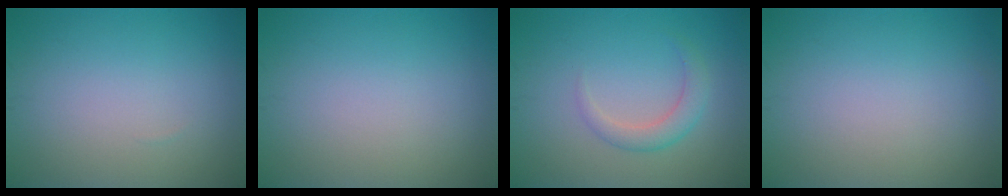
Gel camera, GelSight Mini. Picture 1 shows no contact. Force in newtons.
{"total": 0.0}
{"total": 2.2, "press": 2.2, "slide": 0.2}
{"total": 0.0}